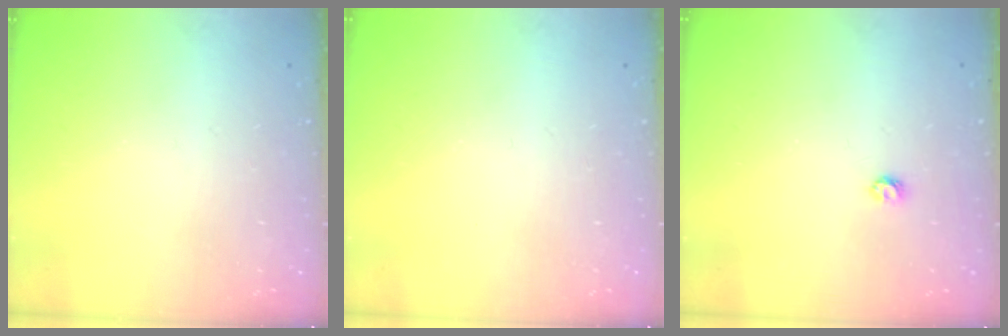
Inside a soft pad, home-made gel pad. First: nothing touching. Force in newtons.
{"total": 0.0}
{"total": 3.0, "press": 3.0, "slide": 0.4}